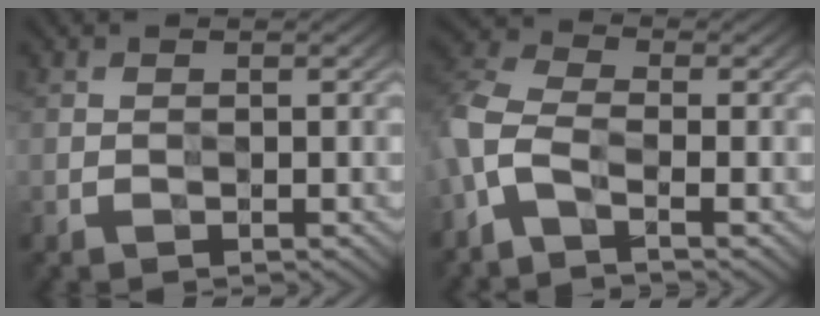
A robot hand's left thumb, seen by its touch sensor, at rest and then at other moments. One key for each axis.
{"total": 6.3, "fx": -3.0, "fy": 3.3, "fz": 4.4, "tx": -0.108, "ty": -0.003, "tz": -0.073}